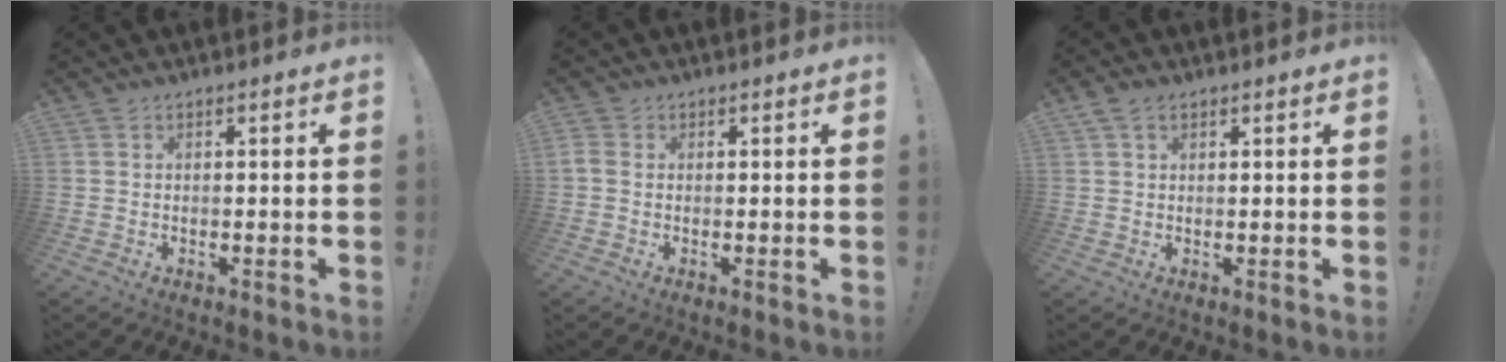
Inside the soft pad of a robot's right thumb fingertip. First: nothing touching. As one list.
[{"total": 1.8, "force": [0.2, 1.3, 1.2], "torque": [-0.022, 0.004, 0.005]}, {"total": 2.9, "force": [1.6, 1.9, 1.5], "torque": [-0.023, -0.002, 0.030]}]